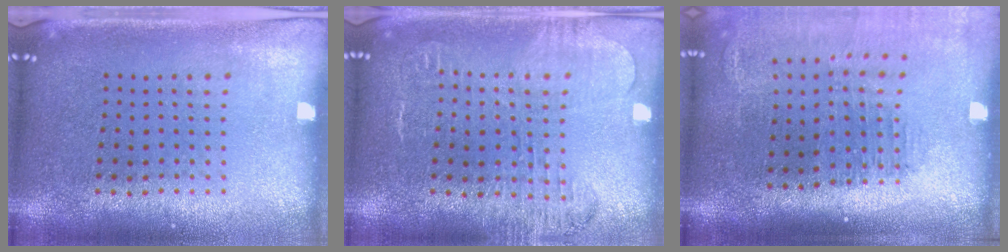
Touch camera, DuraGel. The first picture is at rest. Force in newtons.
{"total": 1.8, "press": 1.7, "slide": 0.7}
{"total": 1.7, "press": 1.5, "slide": 0.7}